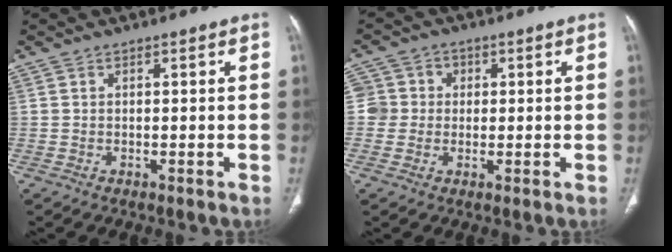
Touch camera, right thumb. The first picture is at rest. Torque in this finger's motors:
{"motor_torque": [-0.19, 0.00, -0.02, 0.43, -0.03]}